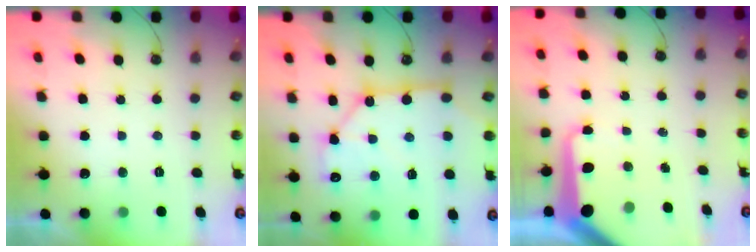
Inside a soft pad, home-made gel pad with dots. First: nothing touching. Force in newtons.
{"total": 12.9, "press": 12.9, "slide": 0.4}
{"total": 16.4, "press": 16.3, "slide": 1.7}